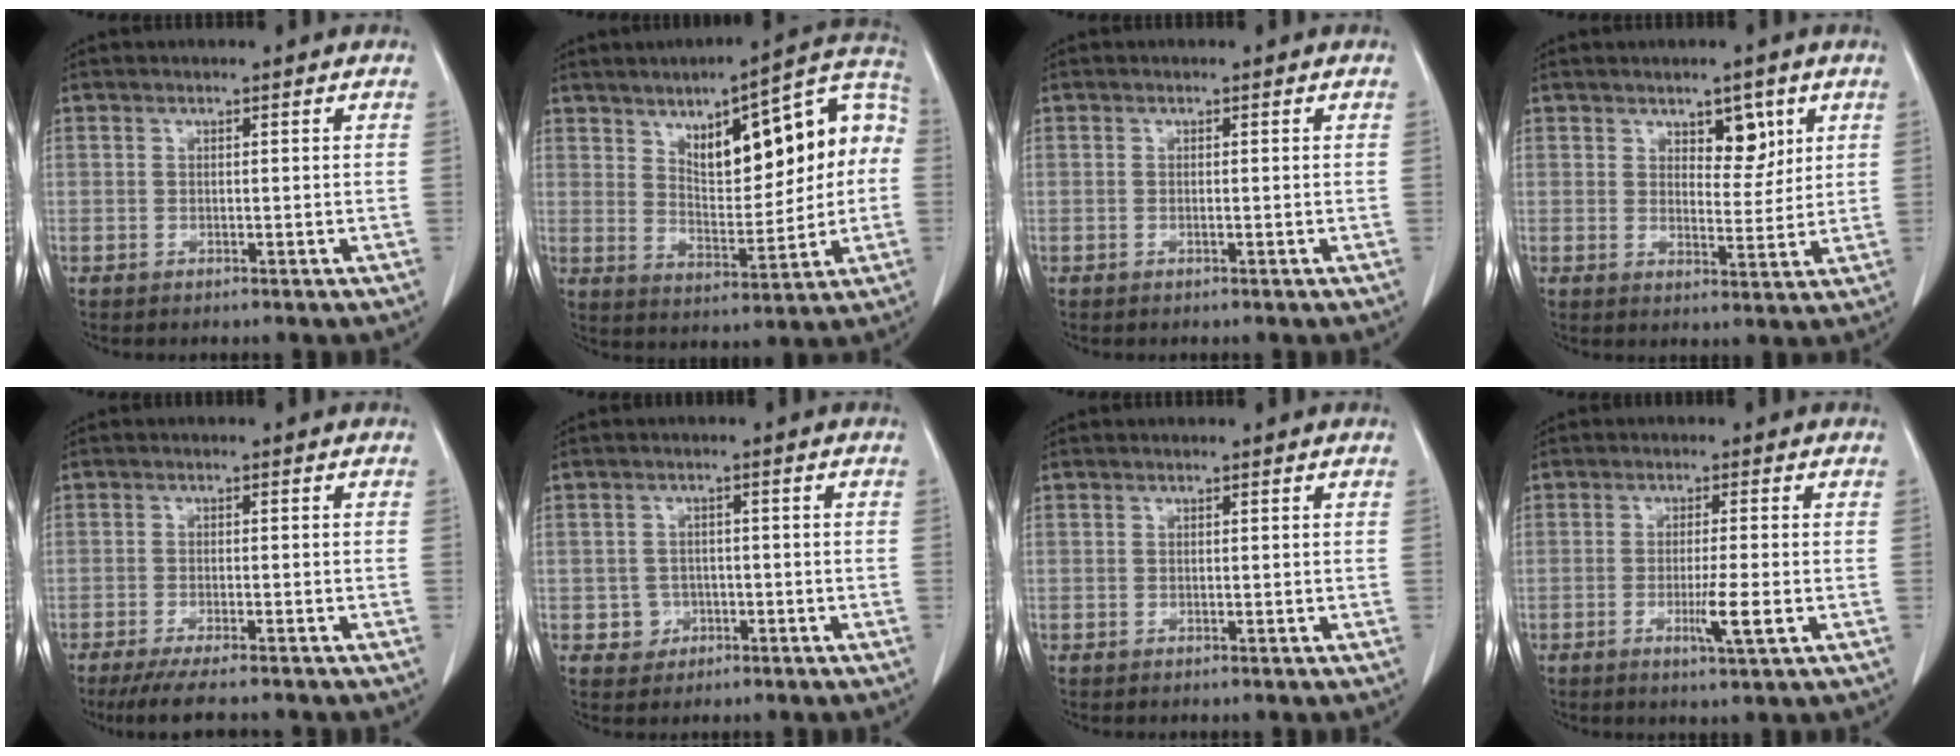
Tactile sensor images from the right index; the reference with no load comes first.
{"total": 17.1, "force": [3.9, 6.1, 15.5], "torque": [-0.212, 0.039, 0.063]}
{"total": 0.0}
{"total": 4.8, "force": [2.7, 2.2, 3.2], "torque": [-0.041, -0.003, 0.042]}
{"total": 8.6, "force": [-7.4, 0.4, 4.4], "torque": [-0.061, -0.019, -0.113]}
{"total": 2.9, "force": [-1.0, 2.7, 0.2], "torque": [0.006, 0.011, -0.010]}
{"total": 0.0}
{"total": 4.5, "force": [-1.3, -0.3, 4.3], "torque": [-0.075, -0.010, -0.020]}